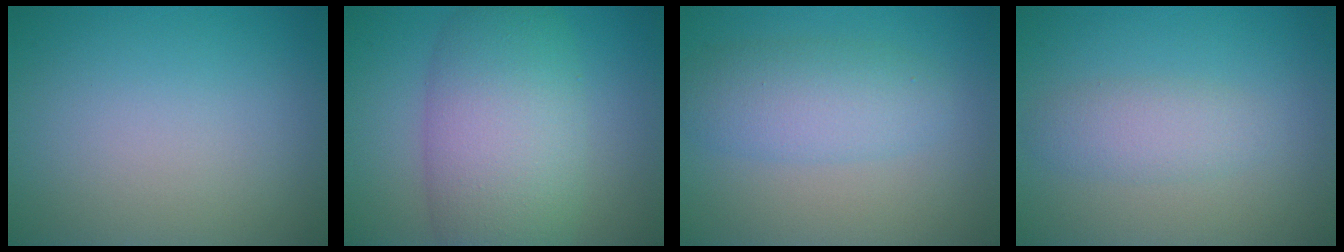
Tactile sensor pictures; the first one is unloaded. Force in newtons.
{"total": 9.1, "press": 9.1, "slide": 0.5}
{"total": 4.1, "press": 4.1, "slide": 0.0}
{"total": 2.2, "press": 2.2, "slide": 0.0}